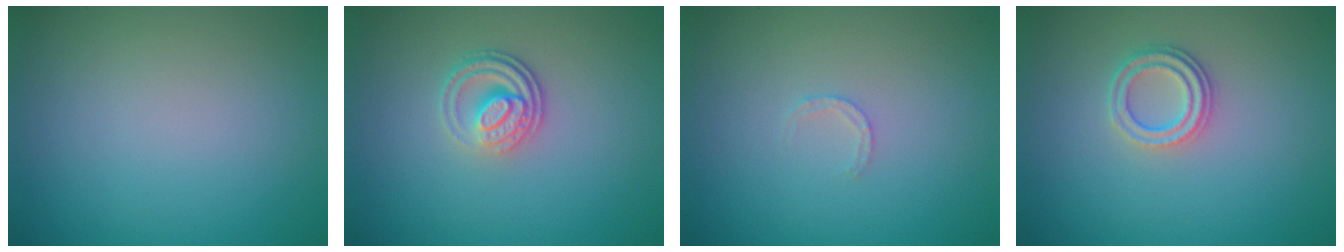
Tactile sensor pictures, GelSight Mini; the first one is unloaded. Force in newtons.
{"total": 3.0, "press": 2.4, "slide": 1.8}
{"total": 0.9, "press": 0.9, "slide": 0.2}
{"total": 2.4, "press": 2.0, "slide": 1.2}